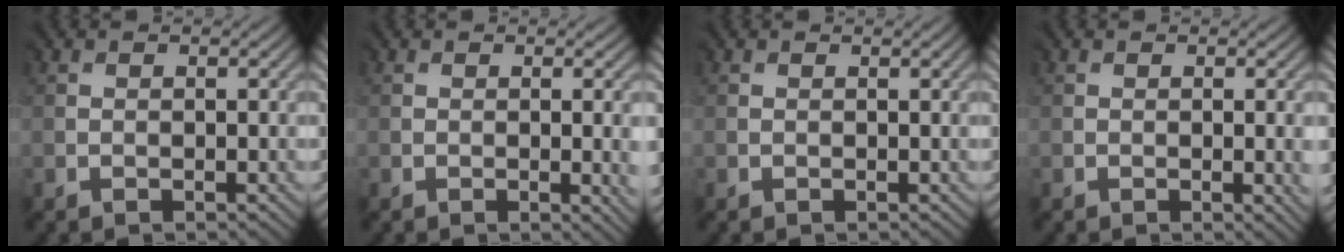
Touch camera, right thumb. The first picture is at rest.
{"total": 3.2, "force": [-0.5, 1.1, 3.0], "torque": [-0.039, -0.010, -0.001]}
{"total": 0.0}
{"total": 2.2, "force": [-0.4, 0.6, 2.1], "torque": [-0.029, -0.008, -0.004]}